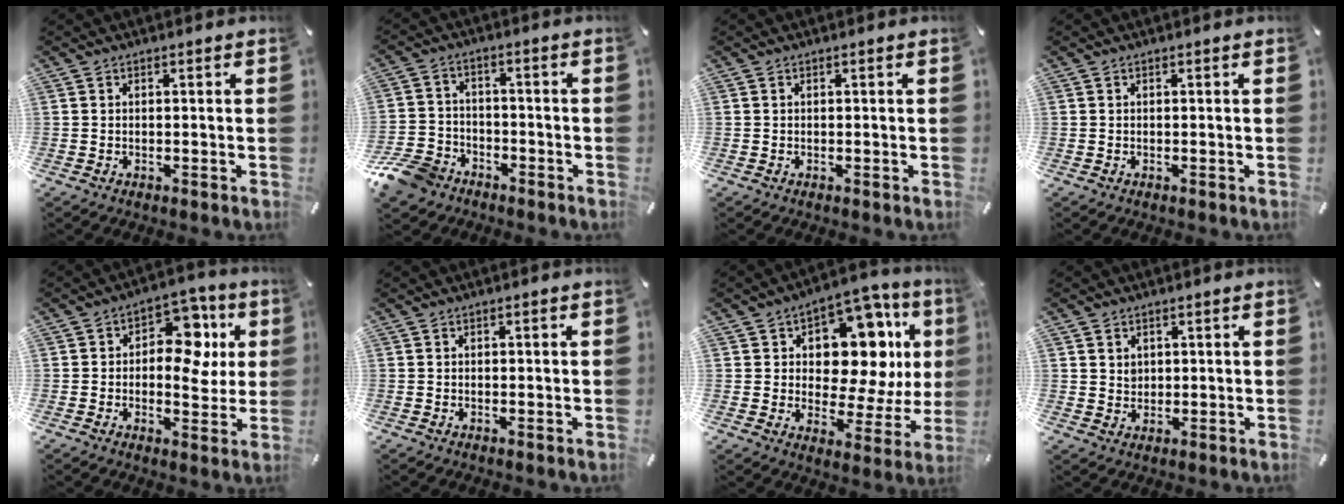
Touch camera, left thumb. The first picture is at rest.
{"total": 9.3, "force": [-6.4, 6.2, 2.8], "torque": [-0.065, 0.044, -0.124]}
{"total": 0.0}
{"total": 0.0}
{"total": 12.9, "force": [2.9, 8.8, 9.0], "torque": [-0.109, -0.019, 0.047]}
{"total": 0.5, "force": [0.1, 0.3, 0.4], "torque": [-0.007, 0.002, 0.000]}
{"total": 16.1, "force": [7.0, 9.8, 10.8], "torque": [-0.142, -0.059, 0.119]}
{"total": 3.2, "force": [1.5, 2.8, 0.1], "torque": [0.007, -0.002, 0.026]}